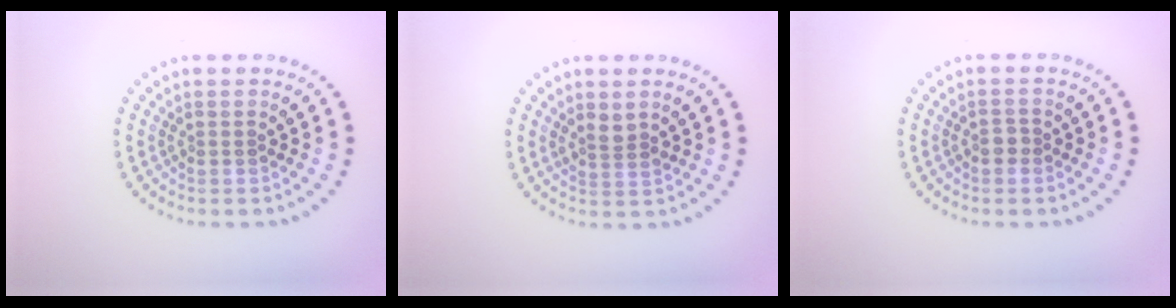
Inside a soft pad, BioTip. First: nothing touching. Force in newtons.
{"total": 1.5, "press": 1.3, "slide": 0.8}
{"total": 1.2, "press": 1.0, "slide": 0.5}